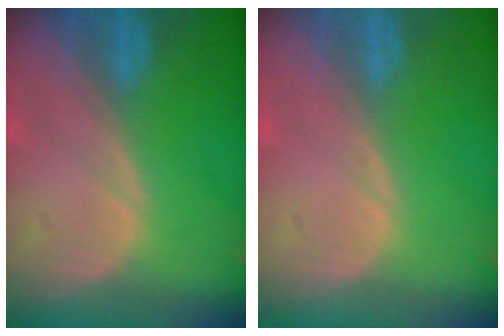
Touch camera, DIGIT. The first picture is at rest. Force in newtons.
{"total": 0.0}